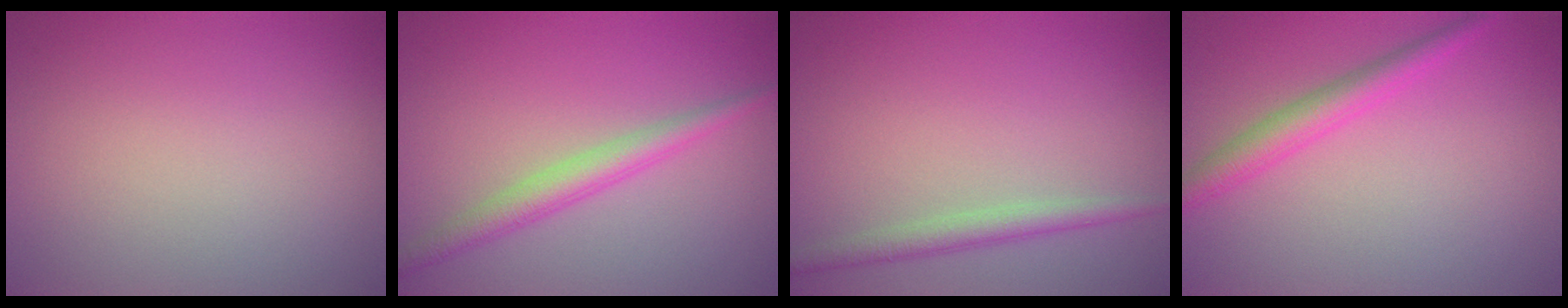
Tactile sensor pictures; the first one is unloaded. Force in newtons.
{"total": 2.6, "press": 2.6, "slide": 0.0}
{"total": 2.1, "press": 2.1, "slide": 0.0}
{"total": 2.7, "press": 2.7, "slide": 0.1}